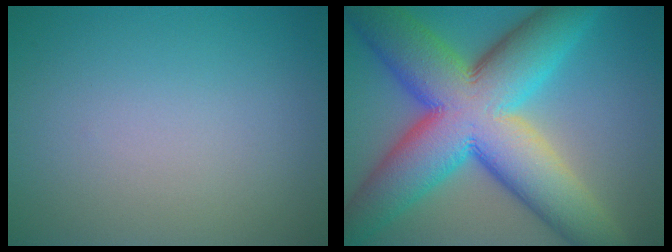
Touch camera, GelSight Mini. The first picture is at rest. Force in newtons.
{"total": 16.4, "press": 16.4, "slide": 0.5}